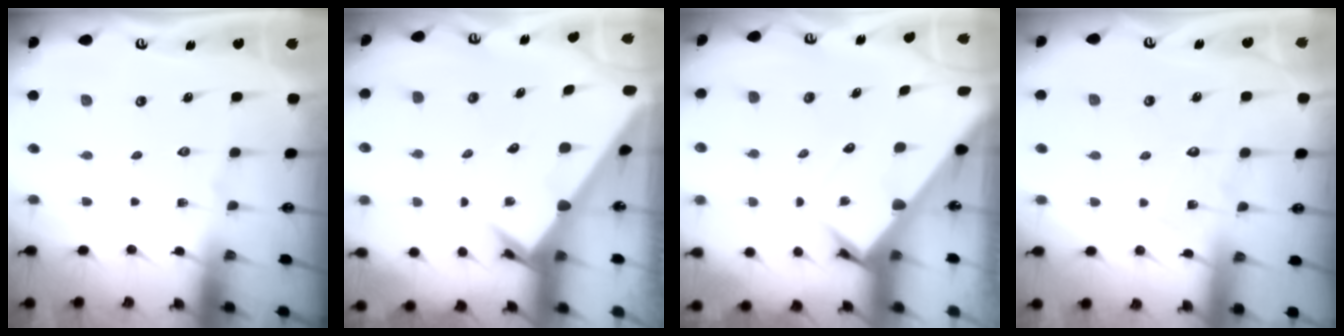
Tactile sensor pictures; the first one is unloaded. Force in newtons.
{"total": 4.1, "press": 4.1, "slide": 0.3}
{"total": 3.6, "press": 3.6, "slide": 0.2}
{"total": 4.8, "press": 4.8, "slide": 0.3}